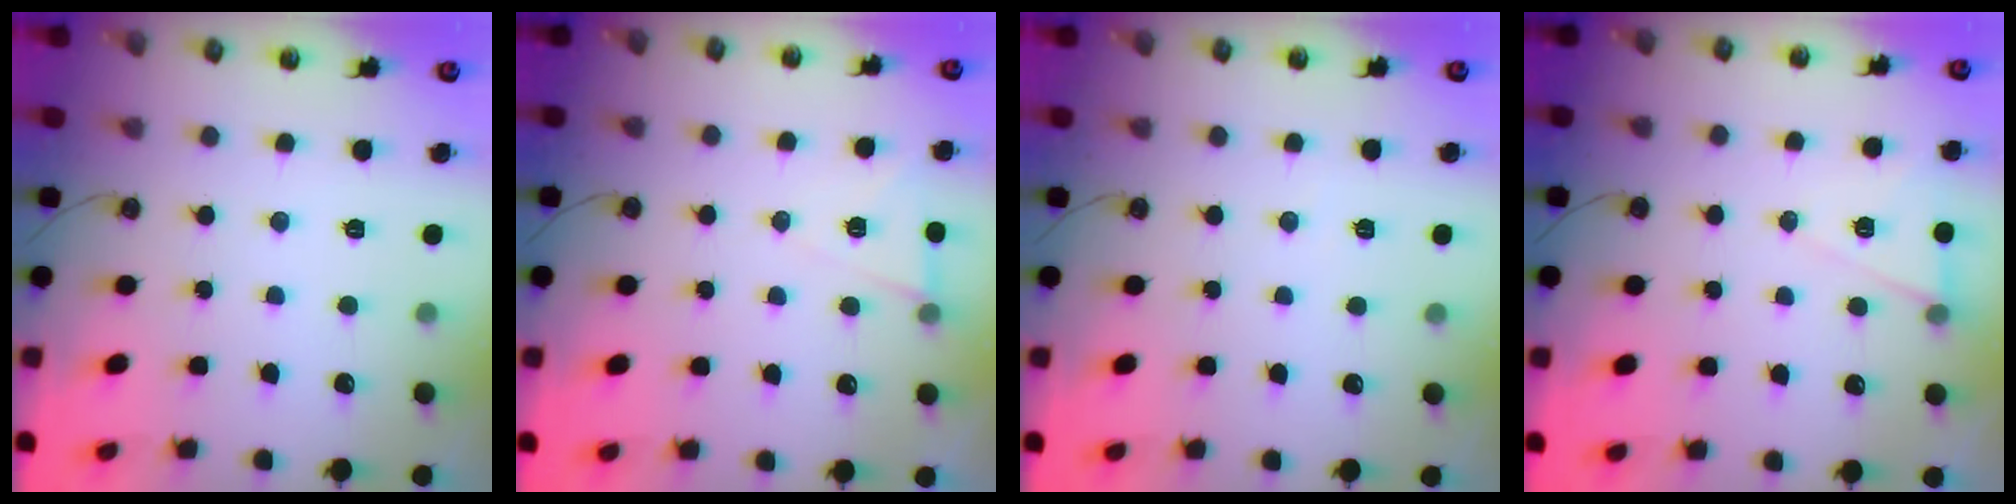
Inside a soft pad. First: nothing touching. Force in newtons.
{"total": 6.2, "press": 4.3, "slide": 4.4}
{"total": 4.7, "press": 1.7, "slide": 4.3}
{"total": 6.9, "press": 5.2, "slide": 4.6}